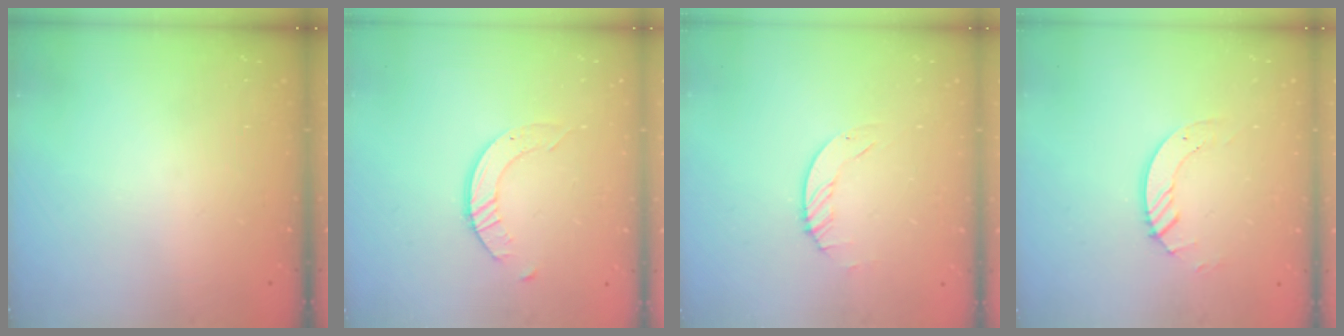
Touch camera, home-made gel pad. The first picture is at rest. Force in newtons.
{"total": 2.4, "press": 2.4, "slide": 0.3}
{"total": 1.2, "press": 1.2, "slide": 0.2}
{"total": 5.2, "press": 5.2, "slide": 0.3}